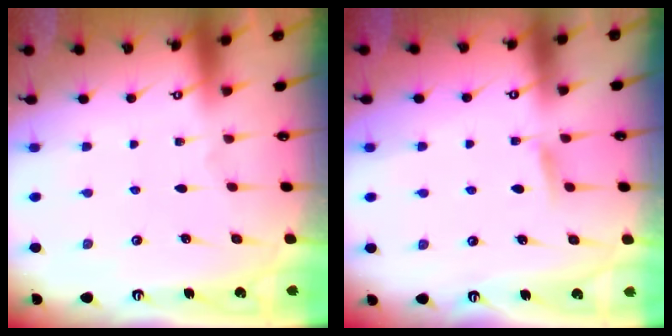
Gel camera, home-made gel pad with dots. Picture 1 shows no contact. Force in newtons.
{"total": 4.9, "press": 4.9, "slide": 0.6}